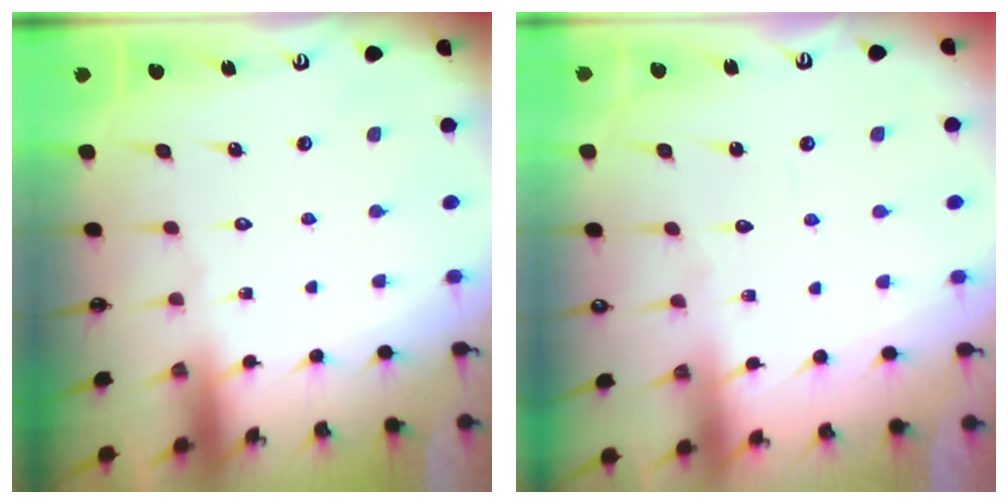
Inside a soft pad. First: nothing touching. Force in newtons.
{"total": 2.8, "press": 2.8, "slide": 0.3}